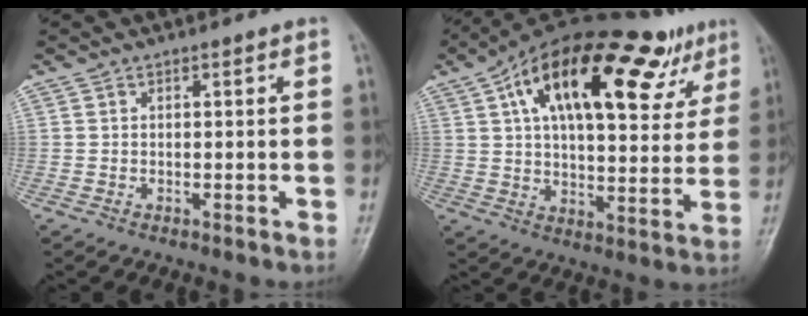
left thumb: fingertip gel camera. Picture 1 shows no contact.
{"total": 27.9, "force": [13.1, 12.4, 21.3], "torque": [-0.301, 0.012, 0.198]}